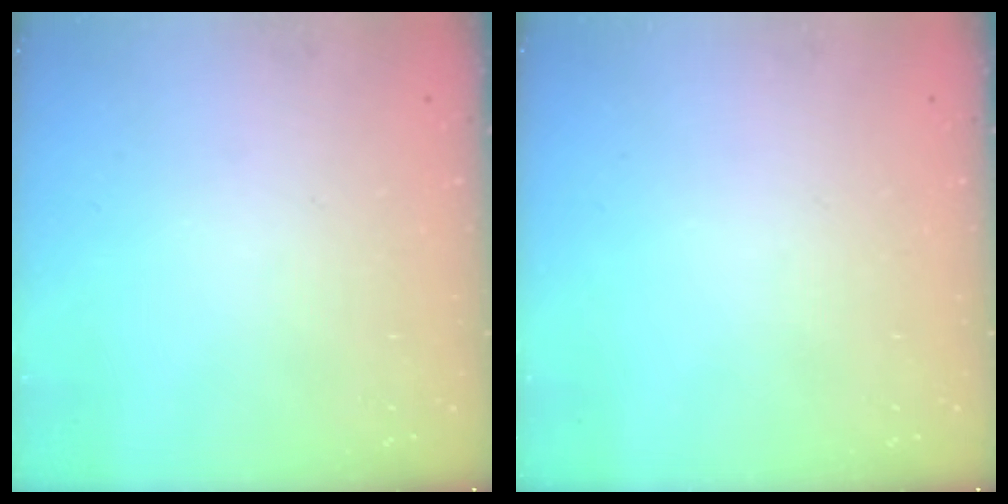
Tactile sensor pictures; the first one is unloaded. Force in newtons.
{"total": 0.0}